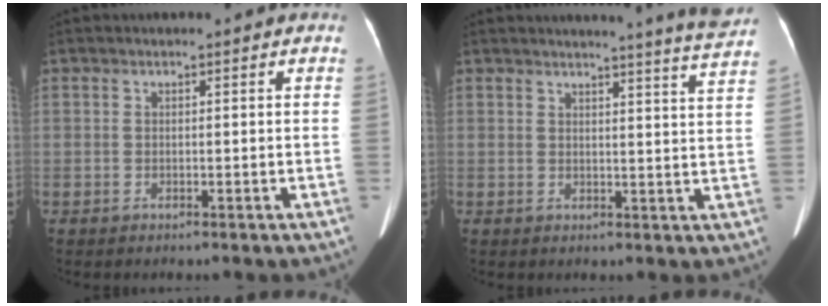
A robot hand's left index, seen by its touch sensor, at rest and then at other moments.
{"total": 8.5, "force": [8.0, -2.1, 2.0], "torque": [-0.029, -0.055, 0.078]}